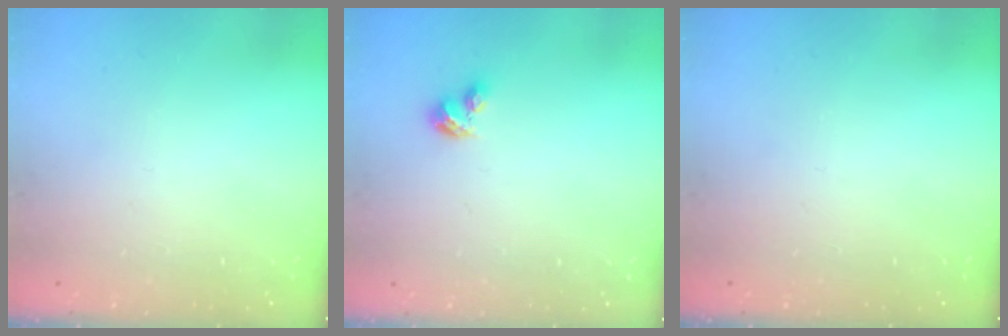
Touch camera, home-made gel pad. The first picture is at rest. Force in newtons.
{"total": 2.9, "press": 2.8, "slide": 0.5}
{"total": 0.0}